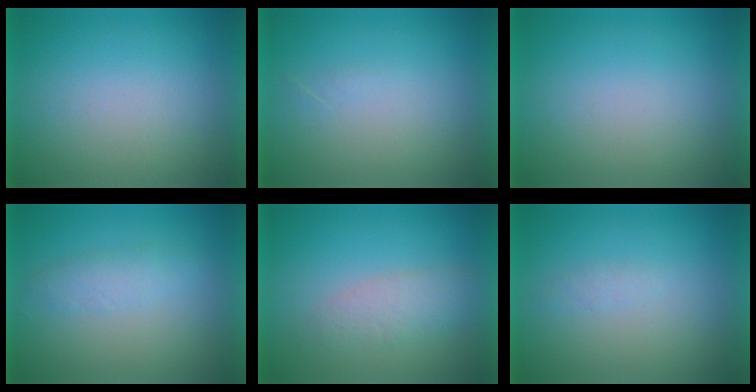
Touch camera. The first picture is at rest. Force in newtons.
{"total": 1.0}
{"total": 0.0}
{"total": 2.5}
{"total": 2.9}
{"total": 1.2}